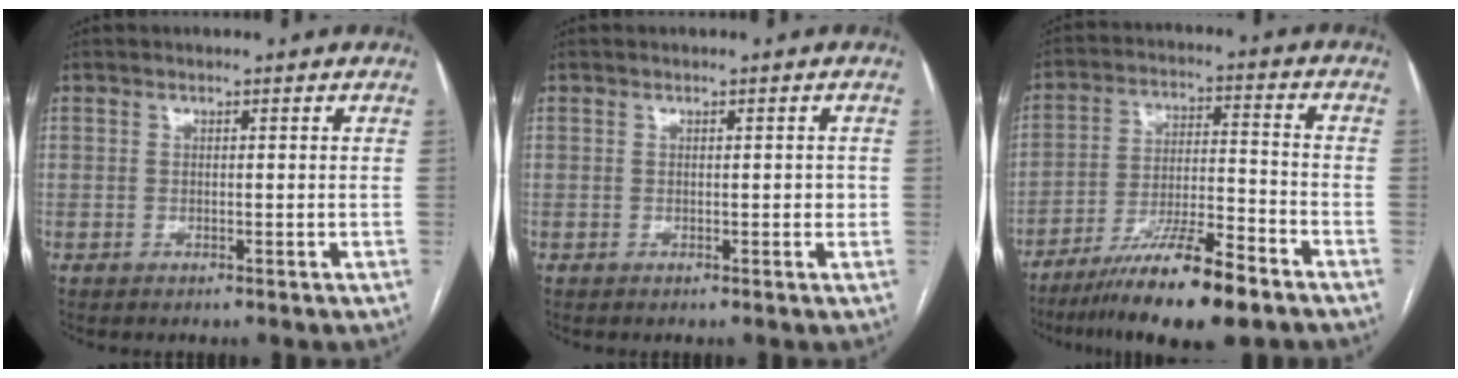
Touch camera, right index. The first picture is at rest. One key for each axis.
{"total": 1.1, "fx": 0.0, "fy": 0.6, "fz": 0.9, "tx": -0.009, "ty": 0.002, "tz": -0.001}
{"total": 14.0, "fx": -9.8, "fy": 1.4, "fz": 9.9, "tx": -0.176, "ty": -0.020, "tz": -0.169}